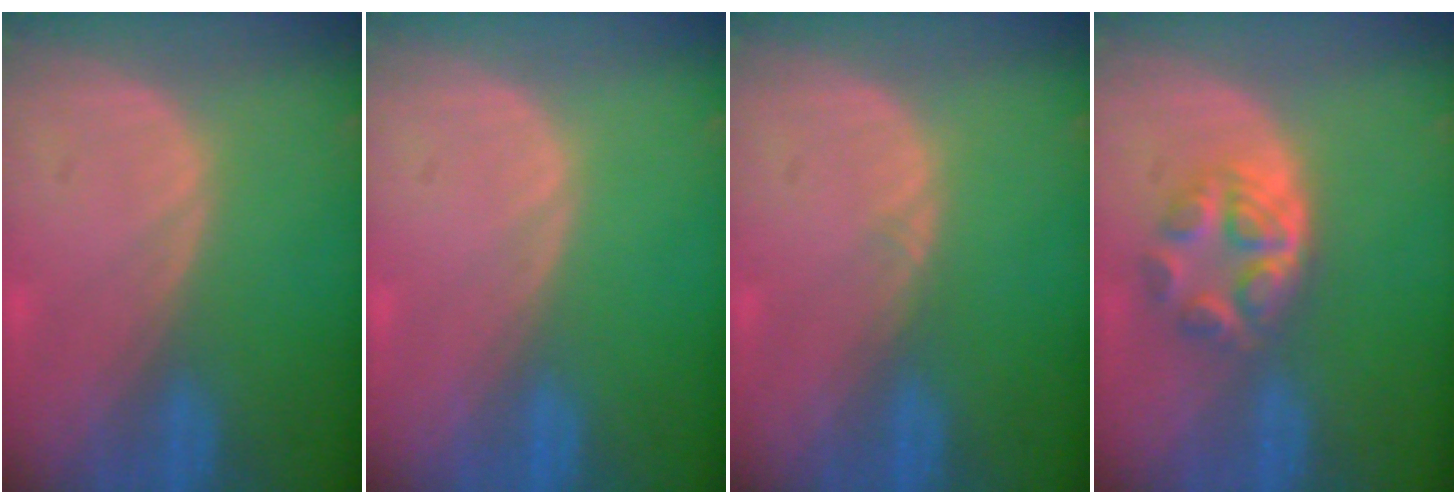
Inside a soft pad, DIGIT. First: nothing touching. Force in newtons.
{"total": 0.0}
{"total": 0.5, "press": 0.5, "slide": 0.1}
{"total": 6.3, "press": 5.3, "slide": 3.4}